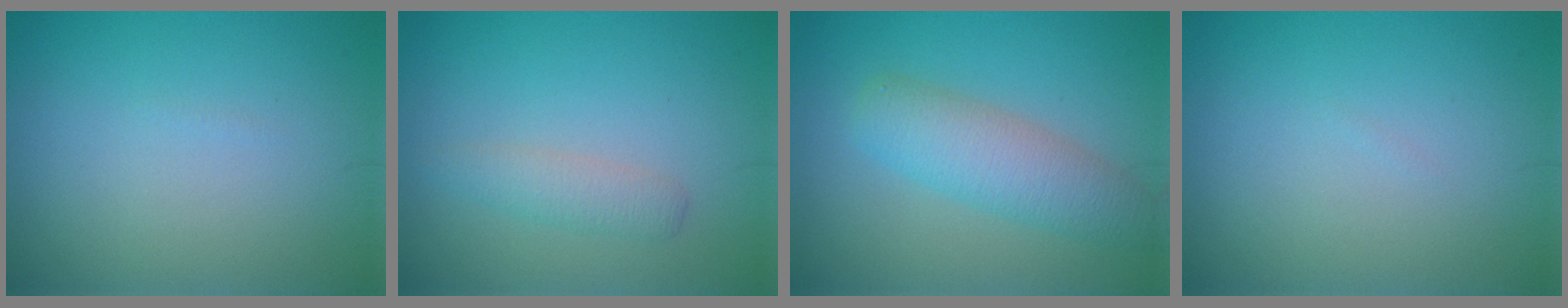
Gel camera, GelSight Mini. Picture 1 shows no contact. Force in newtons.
{"total": 1.8, "press": 1.8, "slide": 0.0}
{"total": 4.6, "press": 4.6, "slide": 0.2}
{"total": 0.0}